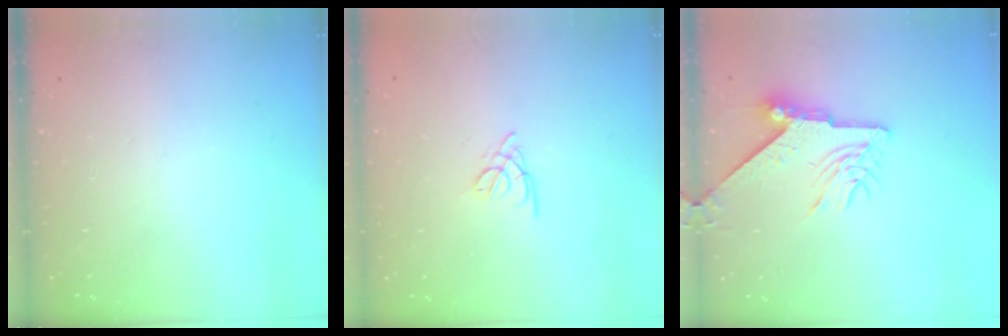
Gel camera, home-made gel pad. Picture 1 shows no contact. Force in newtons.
{"total": 1.8, "press": 1.7, "slide": 0.5}
{"total": 9.2, "press": 9.1, "slide": 0.9}